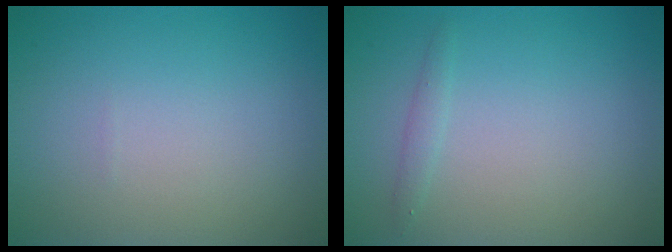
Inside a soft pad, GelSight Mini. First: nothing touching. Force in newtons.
{"total": 0.8, "press": 0.8, "slide": 0.1}